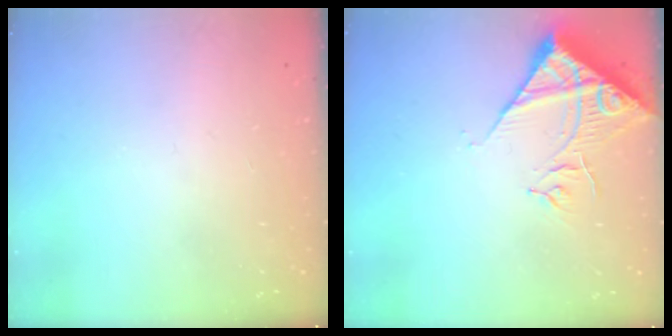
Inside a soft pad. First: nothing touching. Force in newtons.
{"total": 11.7, "press": 11.6, "slide": 1.5}